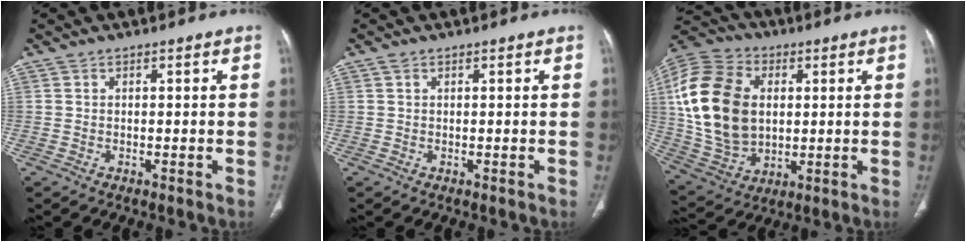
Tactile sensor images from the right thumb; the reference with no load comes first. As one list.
[{"total": 0.6, "force": [0.3, 0.4, 0.4], "torque": [-0.009, 0.006, 0.006]}, {"total": 21.5, "force": [2.9, 15.0, 15.1], "torque": [-0.299, 0.000, 0.064]}]